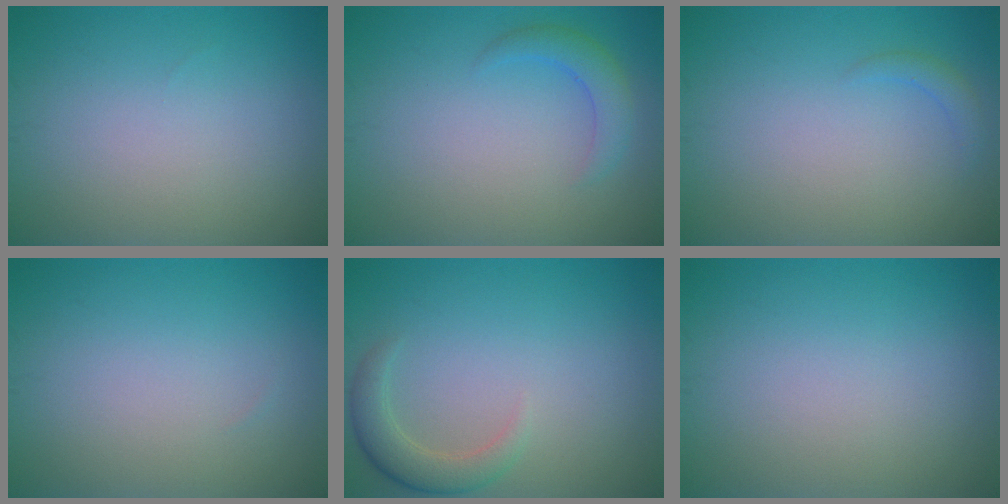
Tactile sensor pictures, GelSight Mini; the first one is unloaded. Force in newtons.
{"total": 2.3, "press": 2.3, "slide": 0.0}
{"total": 1.1, "press": 1.1, "slide": 0.1}
{"total": 0.0}
{"total": 2.8, "press": 2.7, "slide": 0.4}
{"total": 0.0}